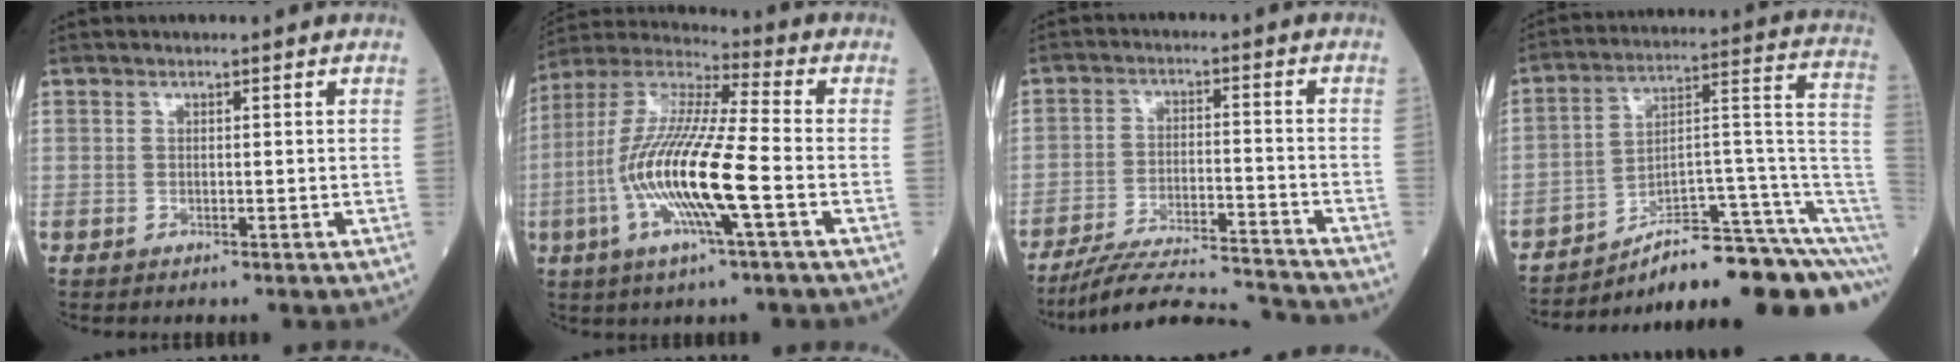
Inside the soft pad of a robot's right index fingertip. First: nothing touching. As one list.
[{"total": 16.5, "force": [-4.1, 1.2, 16.0], "torque": [-0.331, -0.008, -0.084]}, {"total": 14.4, "force": [-13.9, -0.1, 3.7], "torque": [-0.058, 0.007, -0.220]}, {"total": 18.5, "force": [-12.2, 3.0, 13.5], "torque": [-0.114, 0.074, -0.175]}]